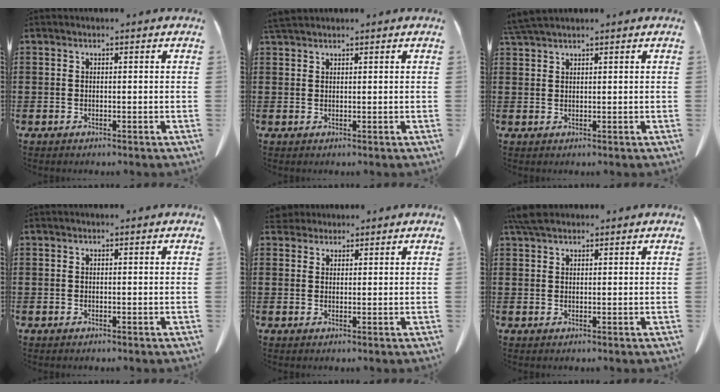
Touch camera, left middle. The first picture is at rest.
{"total": 1.8, "force": [1.7, 0.3, 0.6], "torque": [-0.018, 0.001, 0.033]}
{"total": 2.6, "force": [2.3, 0.1, 1.1], "torque": [-0.028, -0.001, 0.047]}
{"total": 0.0}
{"total": 2.5, "force": [2.3, 1.0, 0.4], "torque": [-0.016, 0.003, 0.046]}
{"total": 3.3, "force": [2.5, 1.1, 1.9], "torque": [-0.044, 0.007, 0.048]}